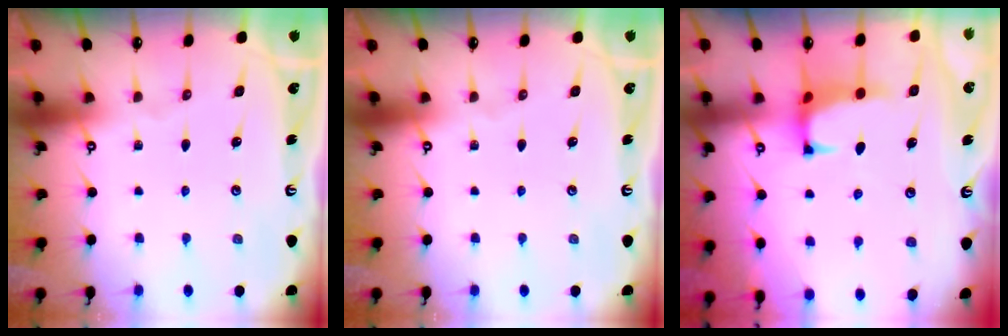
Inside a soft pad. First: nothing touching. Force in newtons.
{"total": 0.0}
{"total": 1.3, "press": 1.2, "slide": 0.7}